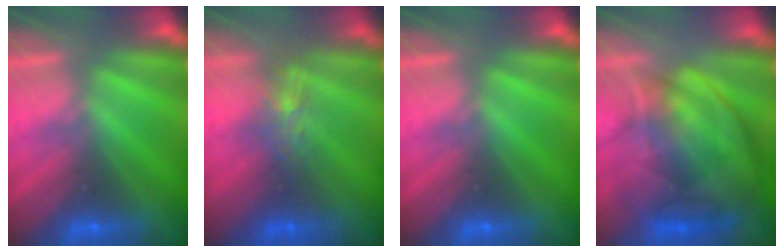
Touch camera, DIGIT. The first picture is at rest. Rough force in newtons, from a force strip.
{"total": 4.8}
{"total": 0.0}
{"total": 14.6}